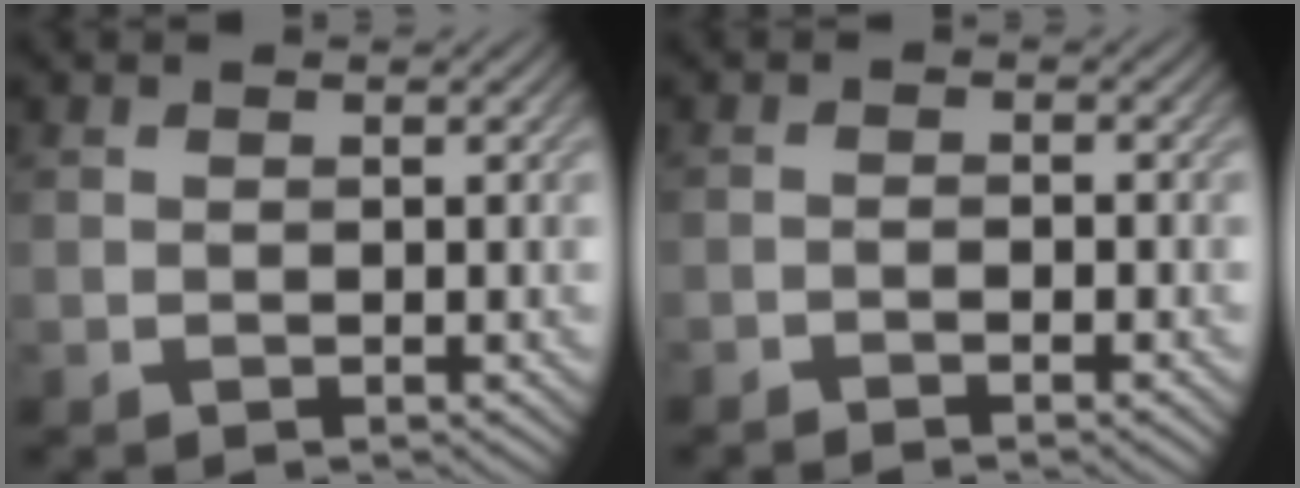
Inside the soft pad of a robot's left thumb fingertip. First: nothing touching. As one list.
[{"total": 2.1, "force": [-1.6, 0.1, 1.3], "torque": [-0.029, 0.007, -0.029]}]